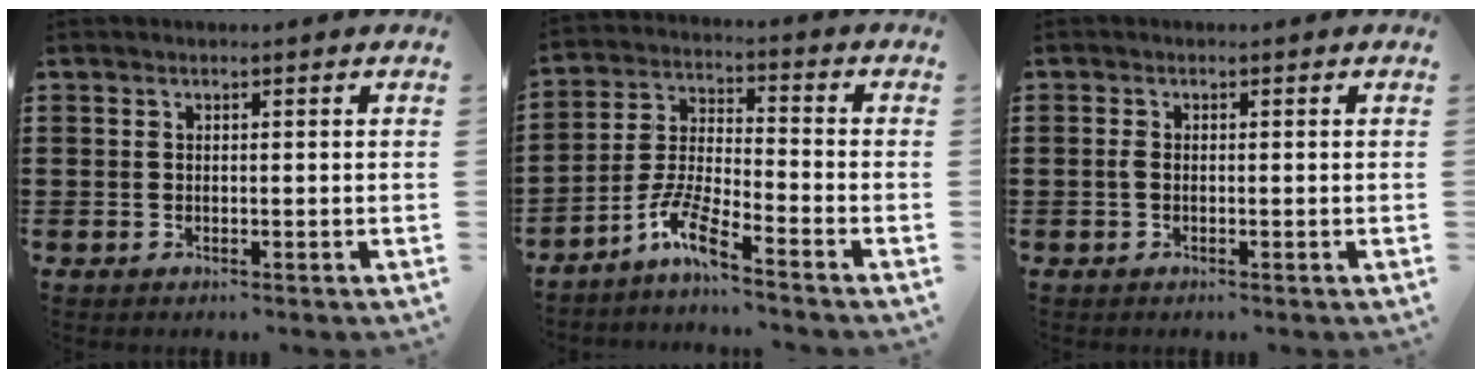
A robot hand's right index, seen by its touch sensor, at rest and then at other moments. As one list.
[{"total": 7.0, "force": [-5.3, 0.8, 4.5], "torque": [-0.111, -0.009, -0.106]}, {"total": 0.9, "force": [-0.3, 0.3, 0.8], "torque": [-0.025, -0.004, -0.007]}]